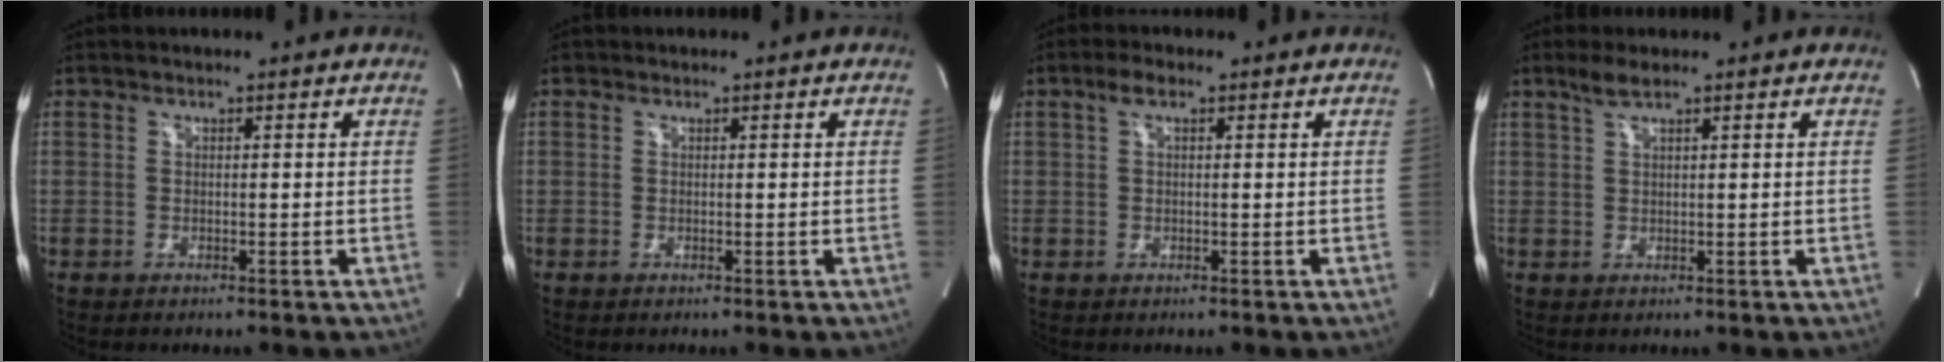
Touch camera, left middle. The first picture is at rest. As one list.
[{"total": 0.0}, {"total": 2.1, "force": [1.1, 0.8, 1.7], "torque": [-0.039, 0.012, 0.021]}, {"total": 2.9, "force": [2.1, 0.3, 1.9], "torque": [-0.049, 0.006, 0.044]}]